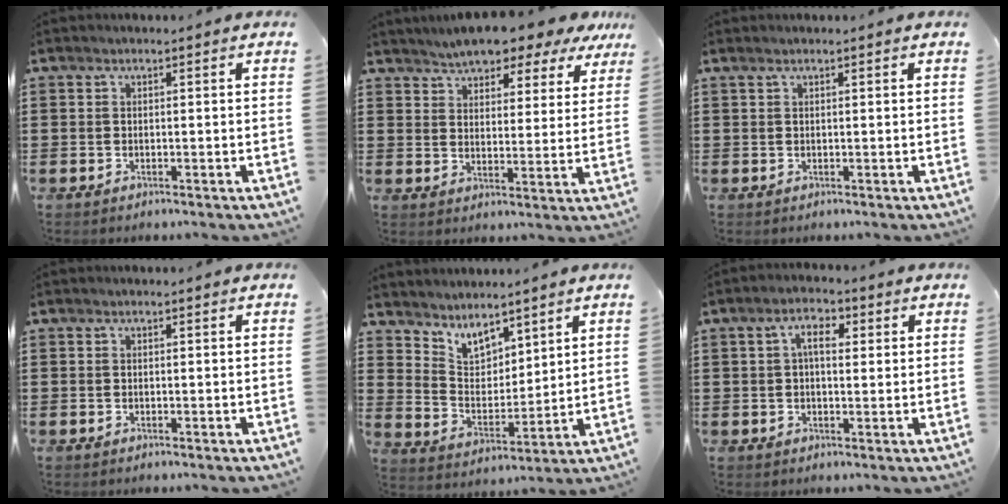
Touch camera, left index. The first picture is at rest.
{"total": 5.6, "force": [5.4, 1.0, 1.1], "torque": [-0.042, -0.029, 0.091]}
{"total": 0.5, "force": [0.4, 0.0, 0.3], "torque": [-0.007, 0.000, 0.008]}
{"total": 0.0}
{"total": 5.8, "force": [5.2, 2.4, 0.9], "torque": [-0.047, -0.026, 0.095]}
{"total": 4.3, "force": [1.0, 2.3, 3.5], "torque": [-0.068, 0.010, 0.012]}